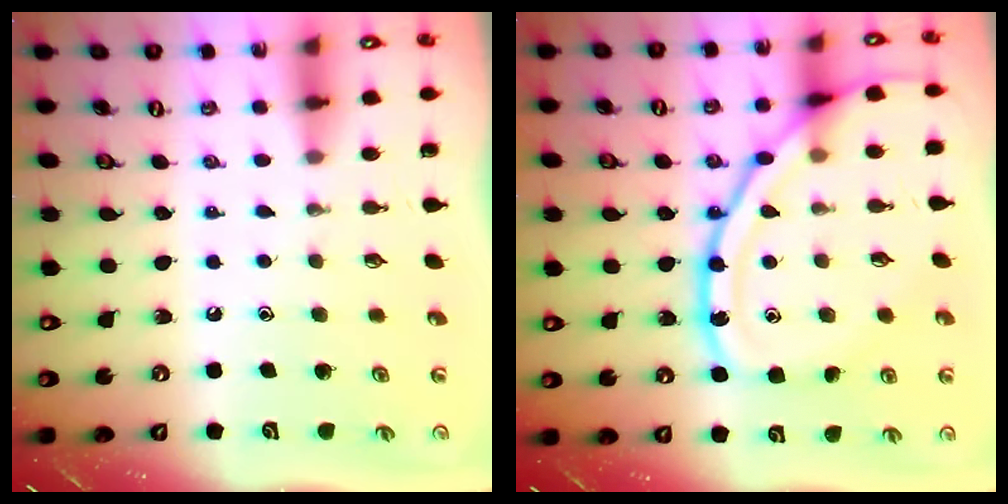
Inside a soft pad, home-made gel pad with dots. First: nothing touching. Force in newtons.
{"total": 18.1, "press": 18.1, "slide": 1.0}